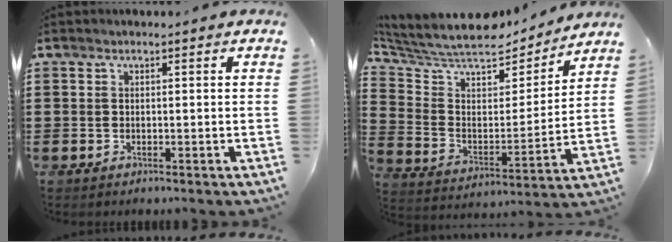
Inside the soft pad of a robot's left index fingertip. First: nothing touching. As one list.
[{"total": 7.9, "force": [7.1, 2.5, 2.4], "torque": [-0.085, -0.050, 0.120]}]